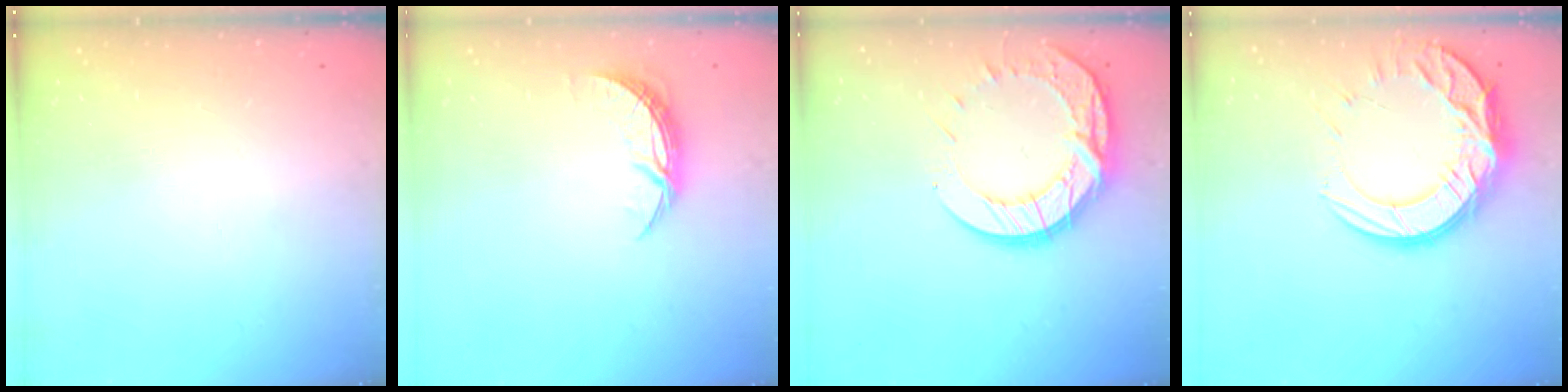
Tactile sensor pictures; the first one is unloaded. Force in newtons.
{"total": 6.7, "press": 6.7, "slide": 0.4}
{"total": 15.6, "press": 15.6, "slide": 1.2}
{"total": 17.2, "press": 17.2, "slide": 1.0}